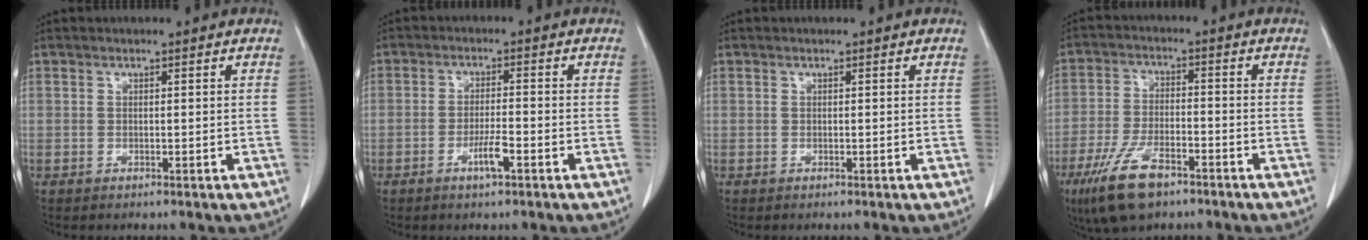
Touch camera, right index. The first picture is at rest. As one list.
[{"total": 3.8, "force": [-1.9, 0.5, 3.2], "torque": [-0.060, -0.001, -0.035]}, {"total": 0.0}, {"total": 10.0, "force": [-6.3, 3.5, 6.9], "torque": [-0.143, -0.010, -0.114]}]